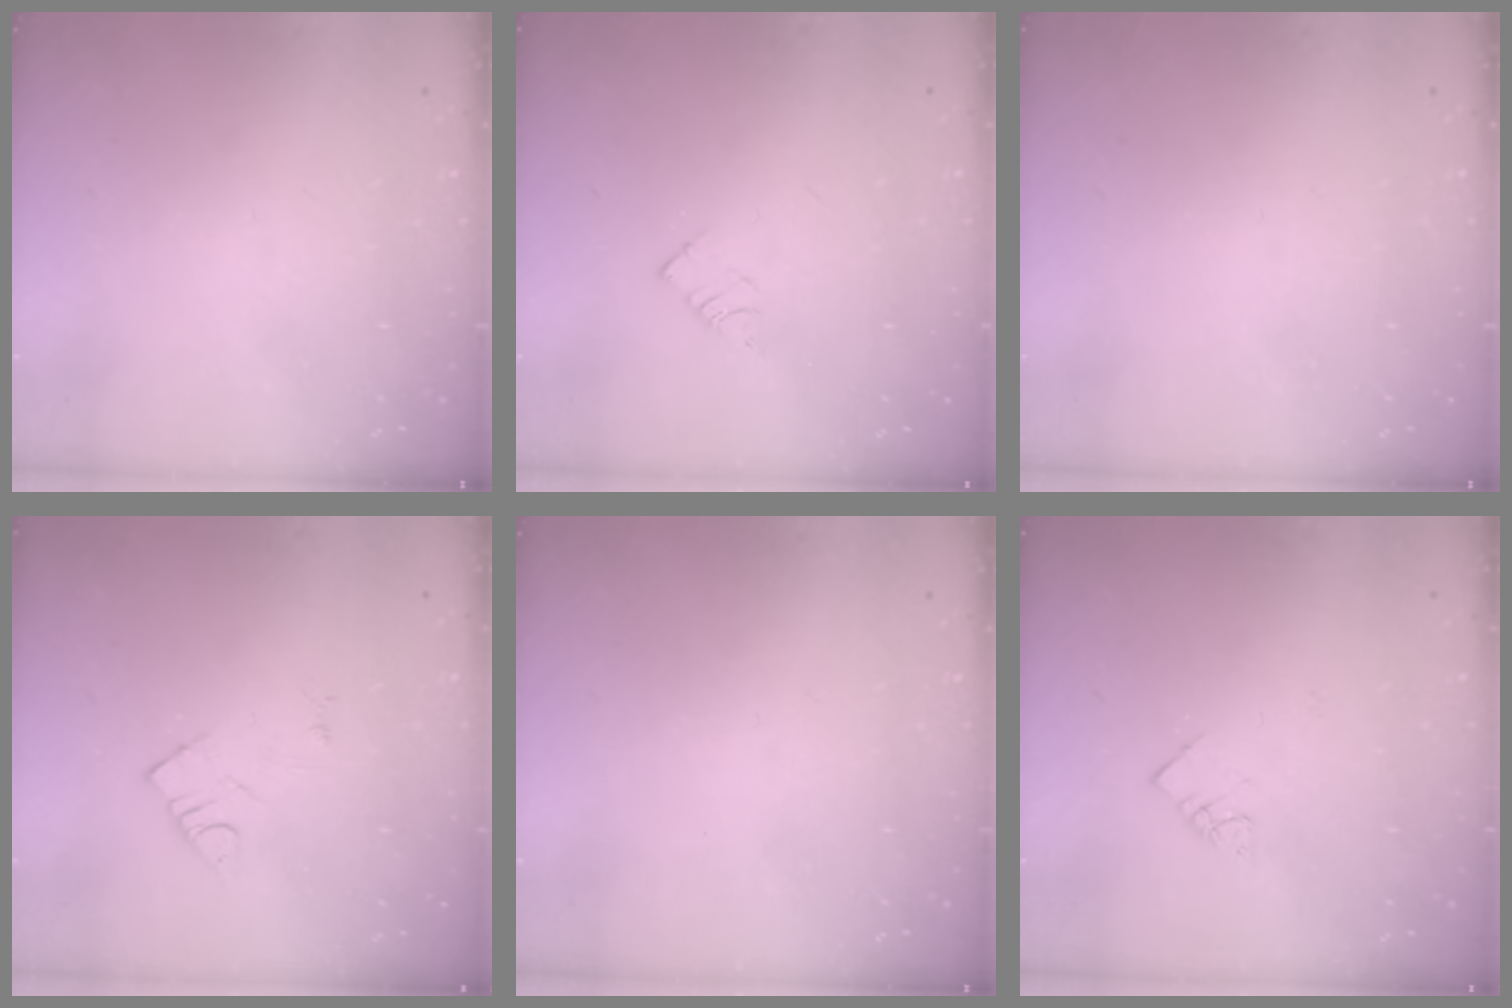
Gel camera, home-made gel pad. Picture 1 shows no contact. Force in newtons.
{"total": 3.6, "press": 3.6, "slide": 0.4}
{"total": 0.0}
{"total": 4.5, "press": 4.4, "slide": 0.7}
{"total": 0.0}
{"total": 4.5, "press": 4.5, "slide": 0.4}